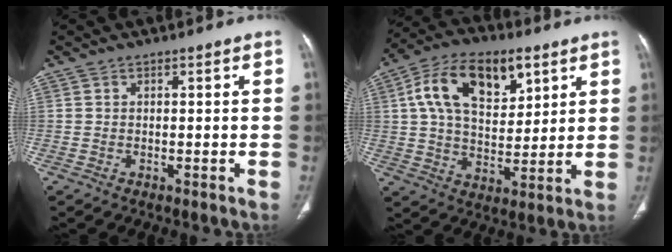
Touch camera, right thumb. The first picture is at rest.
{"total": 17.6, "force": [7.0, 10.0, 12.7], "torque": [-0.186, -0.007, 0.119]}